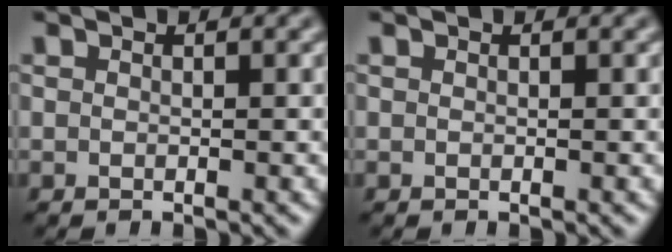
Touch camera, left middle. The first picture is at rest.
{"total": 0.0}